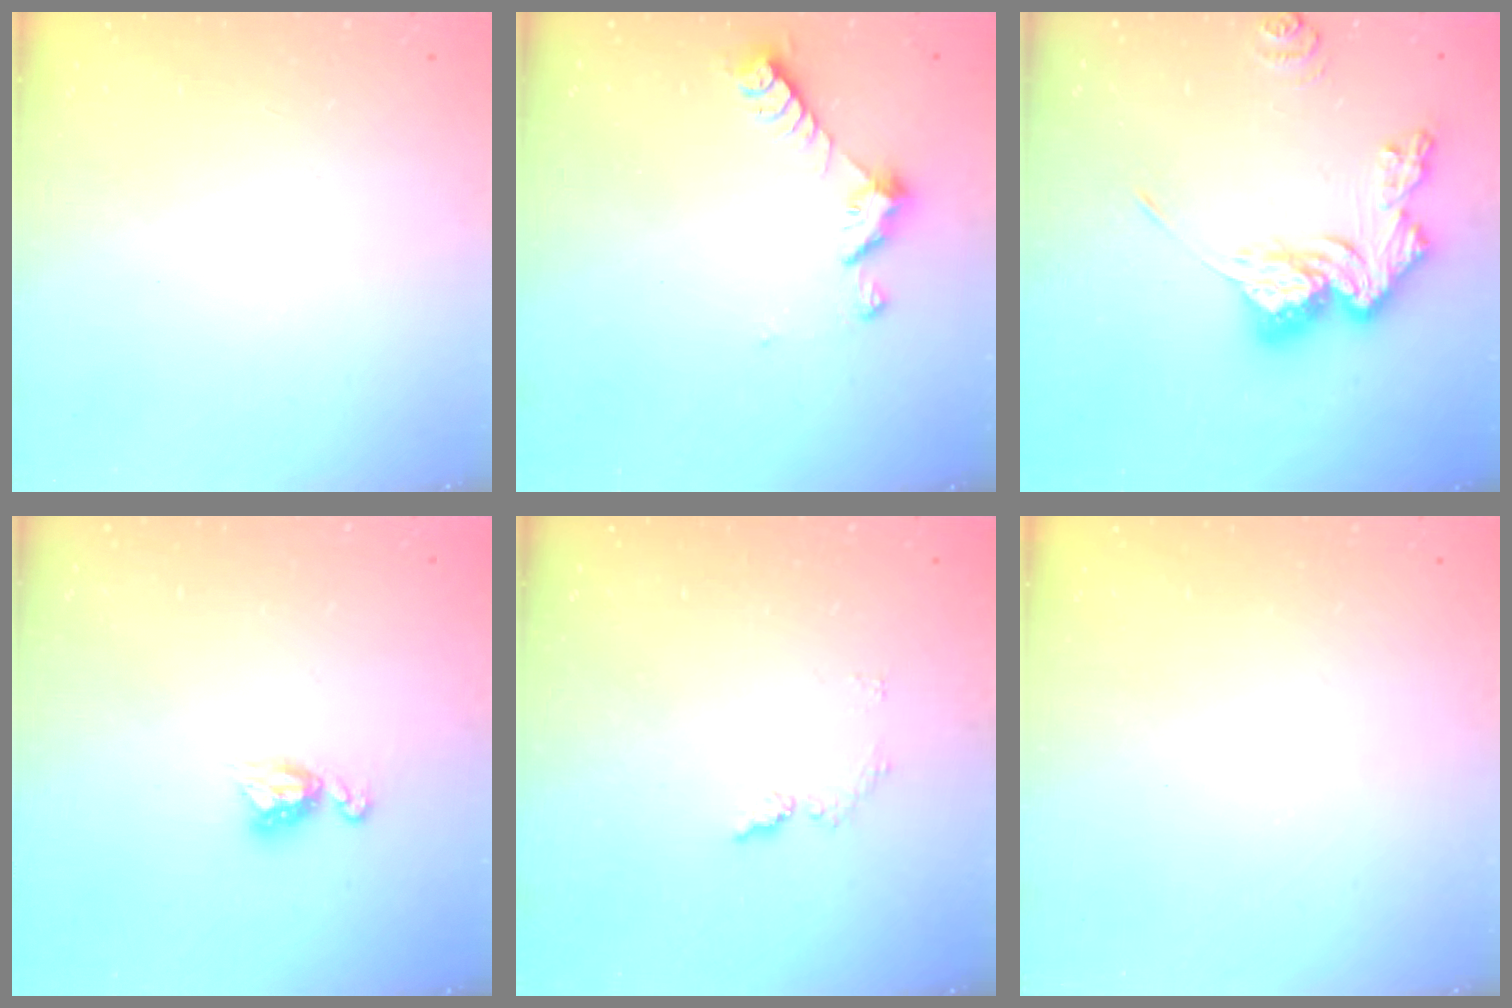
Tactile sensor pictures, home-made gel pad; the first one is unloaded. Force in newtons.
{"total": 7.2, "press": 7.2, "slide": 0.5}
{"total": 15.3, "press": 15.2, "slide": 1.4}
{"total": 7.9, "press": 7.9, "slide": 0.6}
{"total": 6.4, "press": 6.4, "slide": 0.7}
{"total": 0.0}